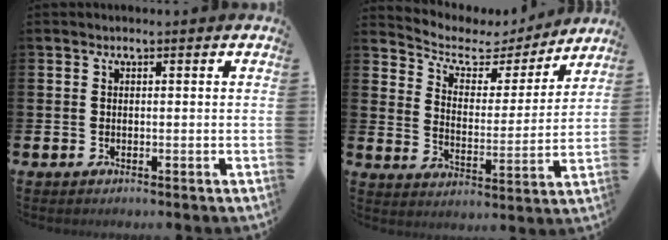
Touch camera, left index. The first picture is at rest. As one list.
[{"total": 5.4, "force": [4.5, 2.6, 1.5], "torque": [-0.049, -0.038, 0.069]}]